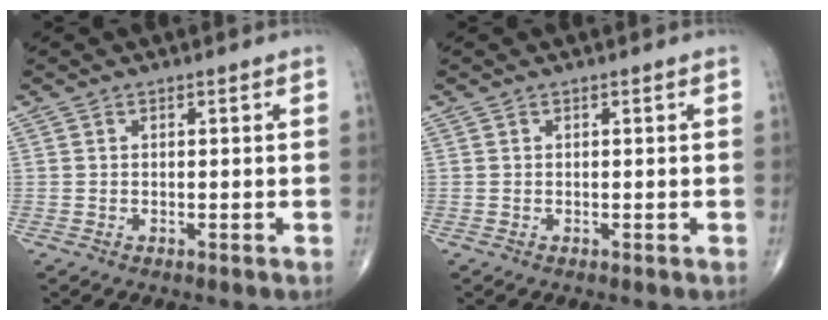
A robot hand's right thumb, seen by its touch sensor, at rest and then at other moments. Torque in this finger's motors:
{"motor_torque": [0.00, 0.00, -0.01, 0.00, 0.00]}